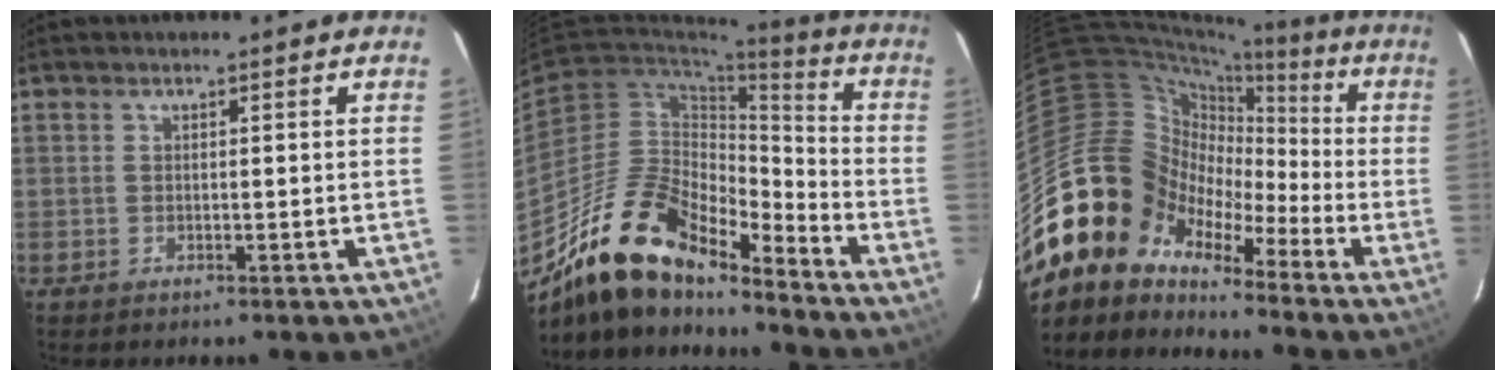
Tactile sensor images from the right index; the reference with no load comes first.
{"total": 18.9, "force": [-15.5, 6.1, 8.9], "torque": [-0.158, 0.007, -0.283]}
{"total": 13.4, "force": [-8.2, 10.3, 2.3], "torque": [-0.060, 0.042, -0.173]}